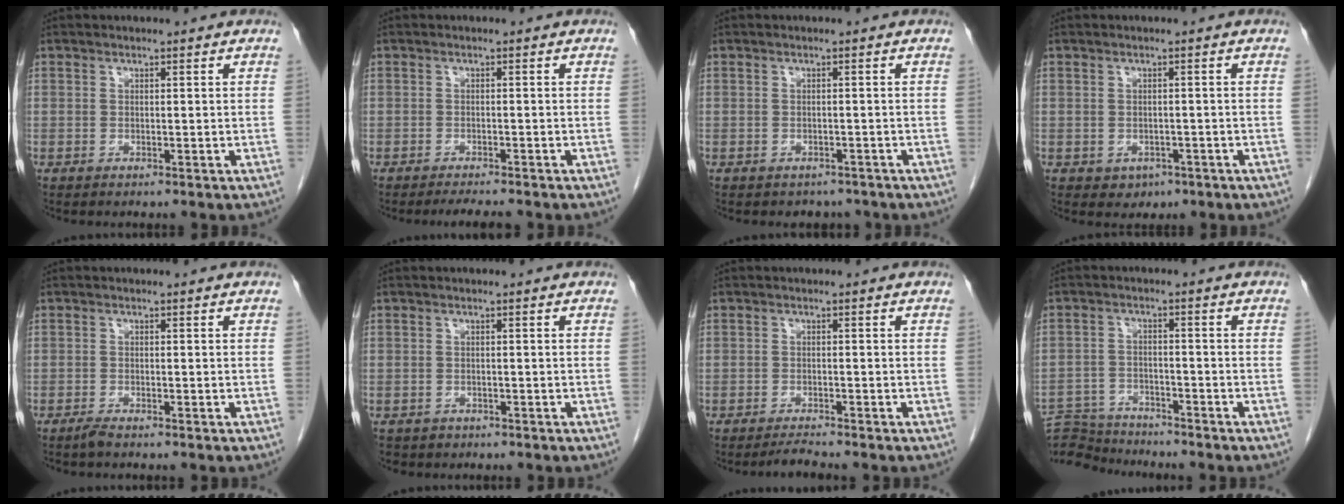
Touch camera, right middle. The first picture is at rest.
{"total": 3.2, "force": [-2.9, 0.1, 1.4], "torque": [-0.024, -0.010, -0.041]}
{"total": 2.9, "force": [-2.4, 1.5, 0.1], "torque": [-0.007, 0.003, -0.032]}
{"total": 2.3, "force": [-1.1, 1.9, 0.9], "torque": [-0.012, 0.004, -0.003]}
{"total": 1.0, "force": [-0.9, 0.0, 0.5], "torque": [-0.014, -0.002, -0.018]}
{"total": 1.8, "force": [-1.3, 1.3, -0.1], "torque": [-0.007, 0.003, -0.022]}
{"total": 1.8, "force": [-1.7, -0.6, 0.4], "torque": [-0.016, -0.012, -0.029]}
{"total": 9.1, "force": [-9.0, 1.2, 0.4], "torque": [-0.007, 0.009, -0.157]}